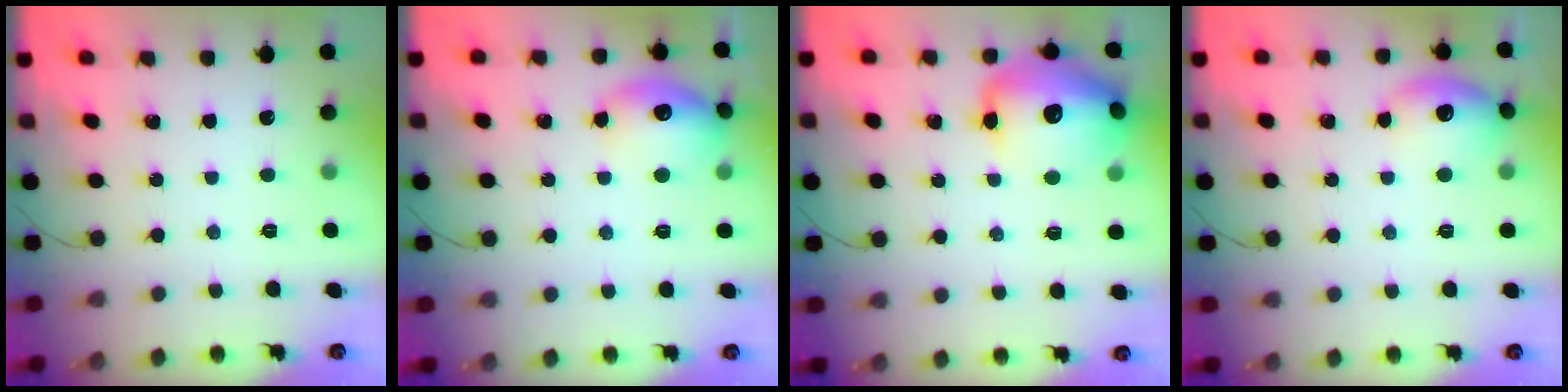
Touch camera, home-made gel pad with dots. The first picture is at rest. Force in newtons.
{"total": 14.4, "press": 14.4, "slide": 1.1}
{"total": 17.9, "press": 17.5, "slide": 3.4}
{"total": 10.3, "press": 10.2, "slide": 1.5}